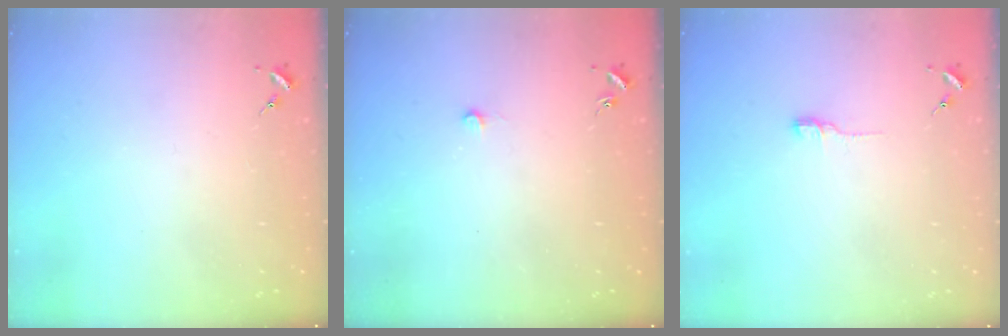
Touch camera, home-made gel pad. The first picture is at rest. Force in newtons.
{"total": 5.9, "press": 5.9, "slide": 0.4}
{"total": 6.1, "press": 6.1, "slide": 0.6}